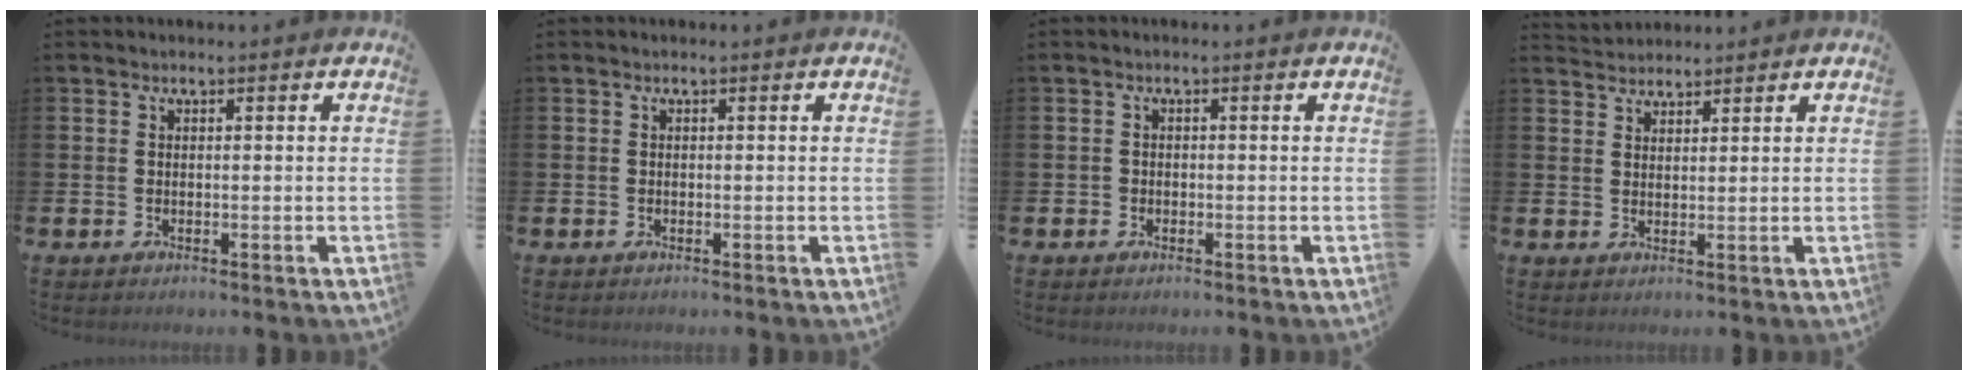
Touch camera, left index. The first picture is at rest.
{"total": 0.0}
{"total": 0.9, "force": [-0.4, 0.7, 0.1], "torque": [-0.003, 0.005, -0.011]}
{"total": 2.6, "force": [2.5, 0.6, -0.3], "torque": [0.007, -0.009, 0.046]}